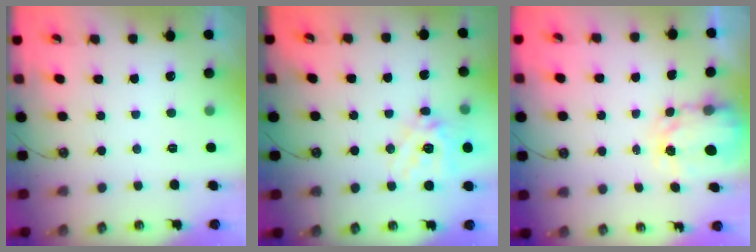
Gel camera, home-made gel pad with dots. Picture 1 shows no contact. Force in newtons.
{"total": 16.0, "press": 15.8, "slide": 2.6}
{"total": 4.0, "press": 3.9, "slide": 0.5}